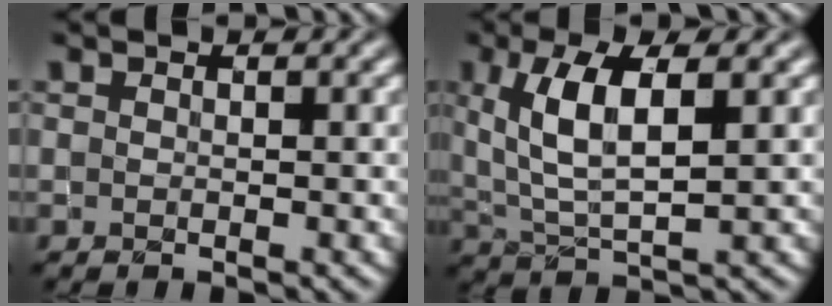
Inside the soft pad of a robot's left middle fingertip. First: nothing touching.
{"total": 6.4, "force": [1.9, 2.3, 5.6], "torque": [-0.114, 0.002, 0.041]}